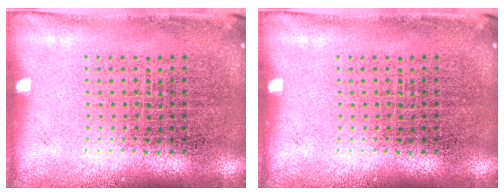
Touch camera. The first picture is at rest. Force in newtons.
{"total": 0.0}